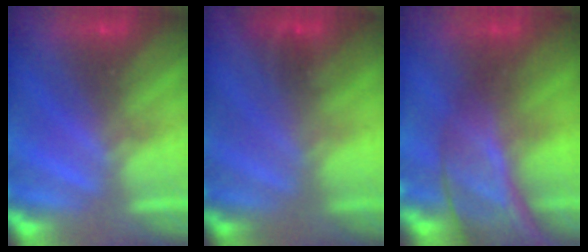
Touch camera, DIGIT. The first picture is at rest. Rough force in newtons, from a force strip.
{"total": 1.3}
{"total": 11.5}